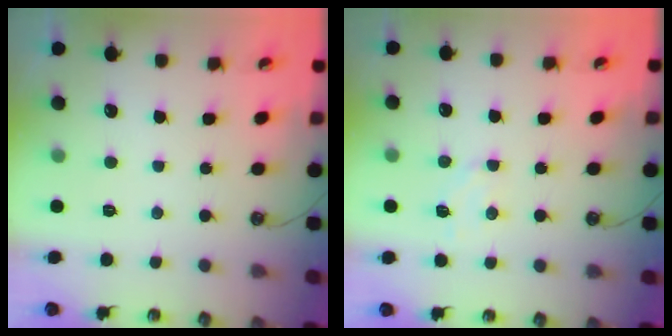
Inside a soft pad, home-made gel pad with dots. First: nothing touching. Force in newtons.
{"total": 6.4, "press": 6.3, "slide": 0.6}